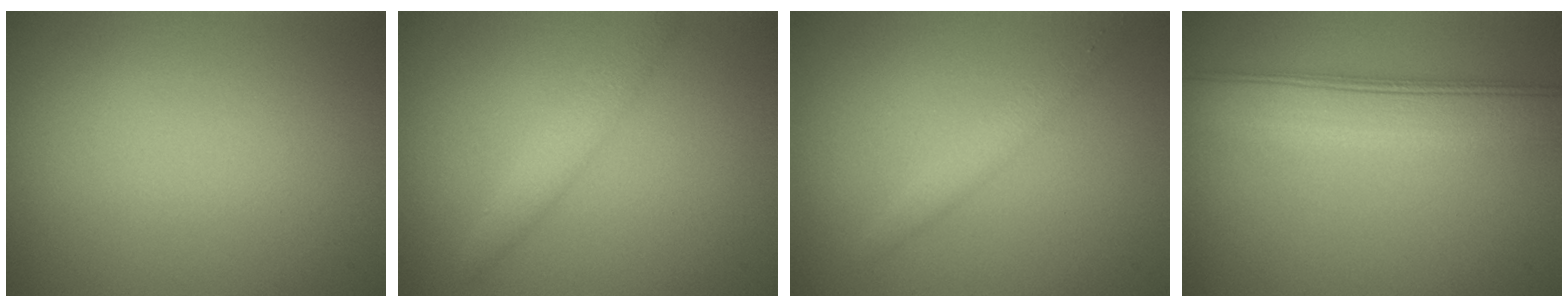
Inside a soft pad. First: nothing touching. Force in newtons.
{"total": 1.6, "press": 1.6, "slide": 0.1}
{"total": 1.6, "press": 1.6, "slide": 0.1}
{"total": 6.4, "press": 6.4, "slide": 0.3}